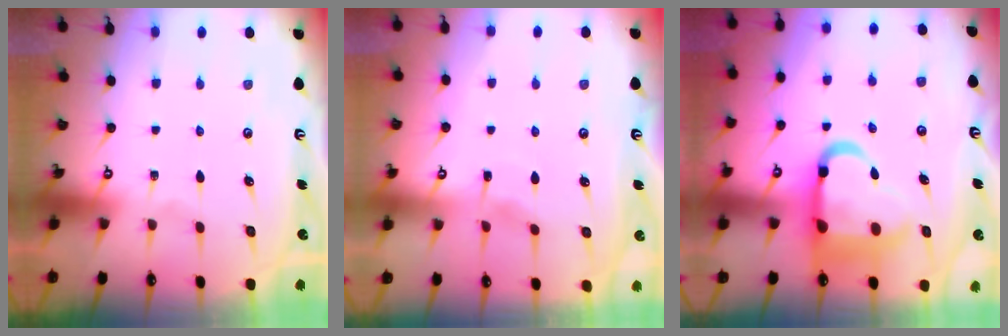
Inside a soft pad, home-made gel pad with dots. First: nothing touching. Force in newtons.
{"total": 3.0, "press": 3.0, "slide": 0.4}
{"total": 15.0, "press": 14.9, "slide": 1.6}